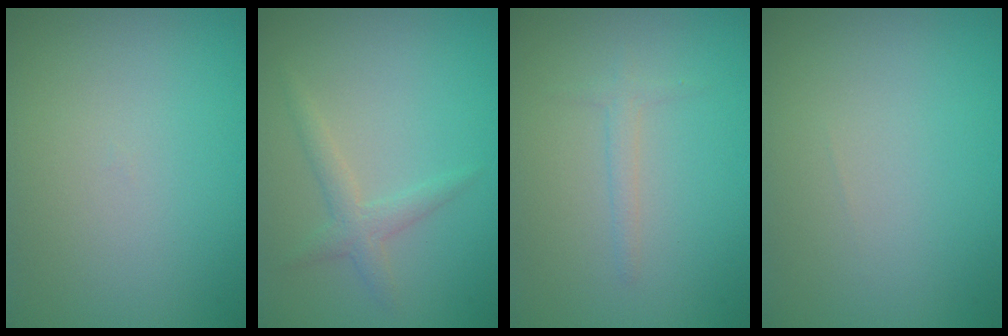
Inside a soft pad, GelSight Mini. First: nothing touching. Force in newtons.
{"total": 1.9, "press": 1.9, "slide": 0.1}
{"total": 1.1, "press": 1.1, "slide": 0.1}
{"total": 0.0}